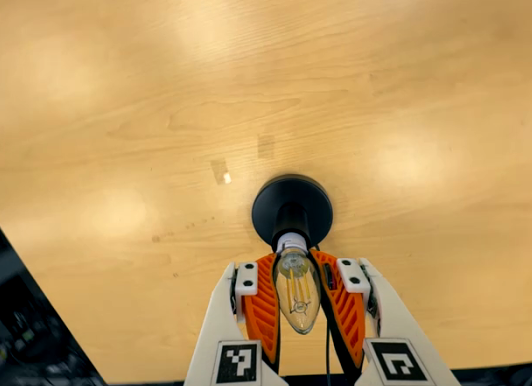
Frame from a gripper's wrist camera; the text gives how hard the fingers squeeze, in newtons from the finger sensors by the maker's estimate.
{"total": 26.8, "left": 29.1, "right": 24.4}